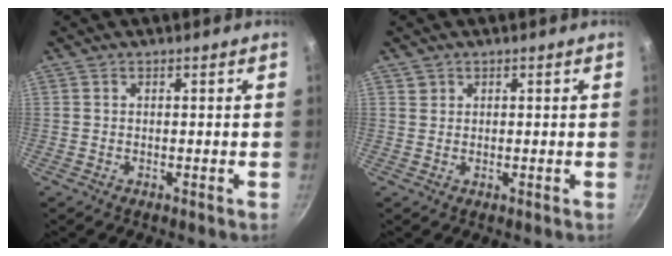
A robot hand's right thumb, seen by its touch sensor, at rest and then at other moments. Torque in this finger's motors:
{"motor_torque": [-0.29, -0.05, -0.60, -0.09, 0.01]}